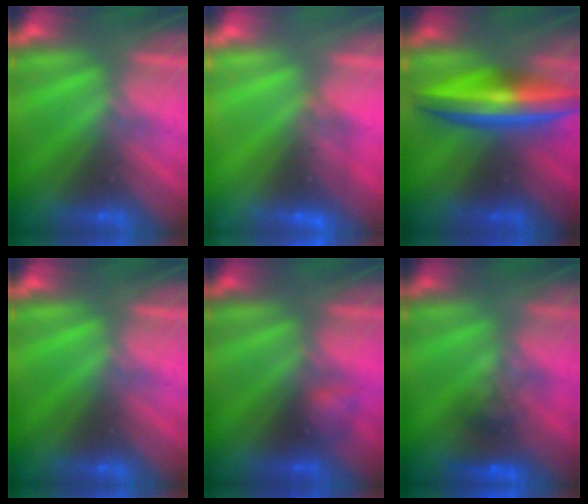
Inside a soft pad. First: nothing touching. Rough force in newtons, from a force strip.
{"total": 2.3}
{"total": 5.8}
{"total": 0.0}
{"total": 1.9}
{"total": 4.6}